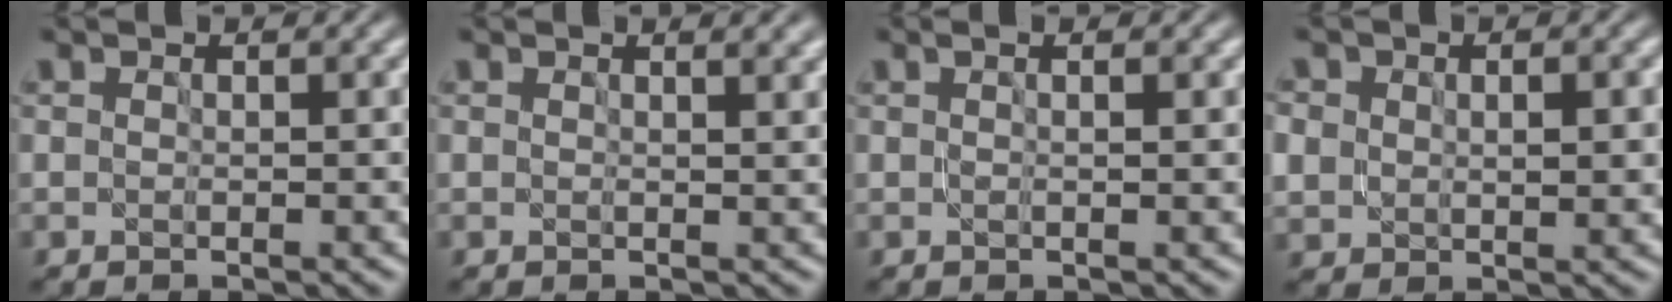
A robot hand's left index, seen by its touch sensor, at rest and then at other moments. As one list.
[{"total": 1.7, "force": [1.3, 0.5, 1.0], "torque": [-0.007, 0.002, 0.013]}, {"total": 1.5, "force": [0.7, 0.5, 1.2], "torque": [-0.010, -0.009, 0.001]}, {"total": 4.3, "force": [0.7, 3.1, 2.8], "torque": [-0.047, -0.001, 0.014]}]